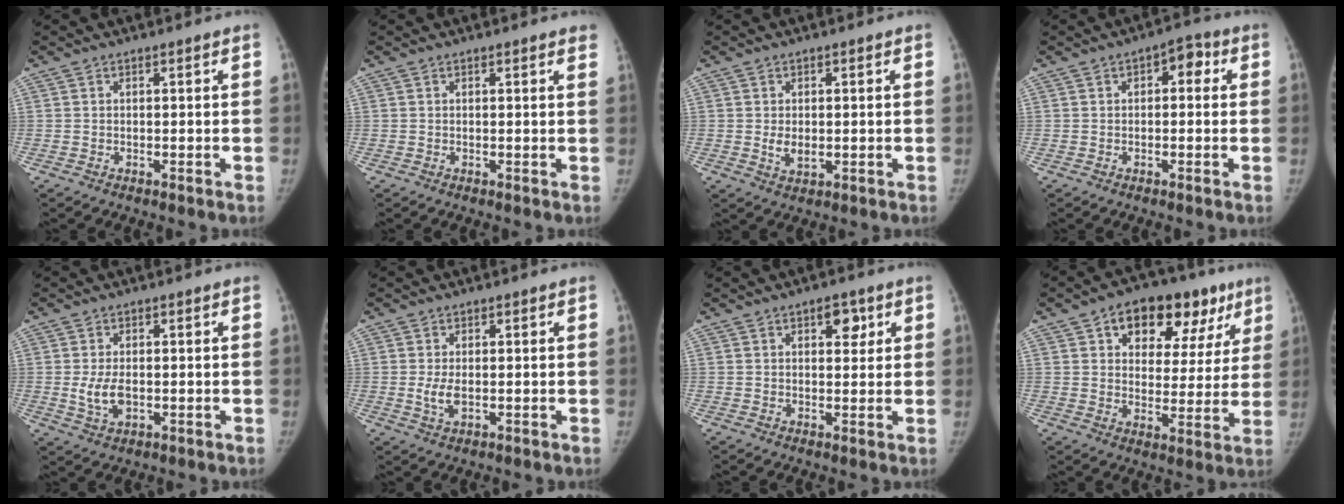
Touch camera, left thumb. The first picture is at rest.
{"total": 2.0, "force": [1.7, 0.4, 0.9], "torque": [-0.007, -0.002, 0.010]}
{"total": 3.2, "force": [-0.2, 2.1, 2.5], "torque": [-0.035, -0.007, 0.003]}
{"total": 4.1, "force": [0.8, 2.5, 3.2], "torque": [-0.019, 0.013, 0.001]}
{"total": 4.8, "force": [-0.6, 2.8, 3.9], "torque": [-0.076, -0.005, -0.005]}
{"total": 3.0, "force": [-0.3, 1.5, 2.6], "torque": [-0.057, -0.007, -0.003]}
{"total": 4.2, "force": [1.9, 2.3, 2.9], "torque": [-0.015, -0.005, 0.024]}
{"total": 18.6, "force": [9.4, 11.1, 11.5], "torque": [-0.099, 0.001, 0.130]}